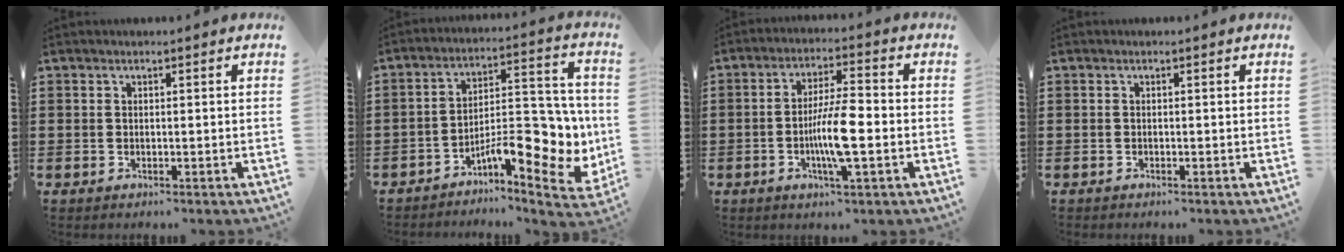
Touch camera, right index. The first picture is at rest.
{"total": 12.6, "force": [-5.2, 4.9, 10.4], "torque": [-0.130, -0.007, -0.092]}
{"total": 8.2, "force": [-2.0, 1.4, 7.8], "torque": [-0.151, -0.005, -0.041]}
{"total": 0.0}